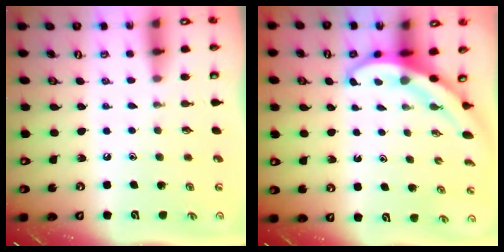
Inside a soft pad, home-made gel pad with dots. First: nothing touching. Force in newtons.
{"total": 3.8, "press": 3.8, "slide": 0.2}